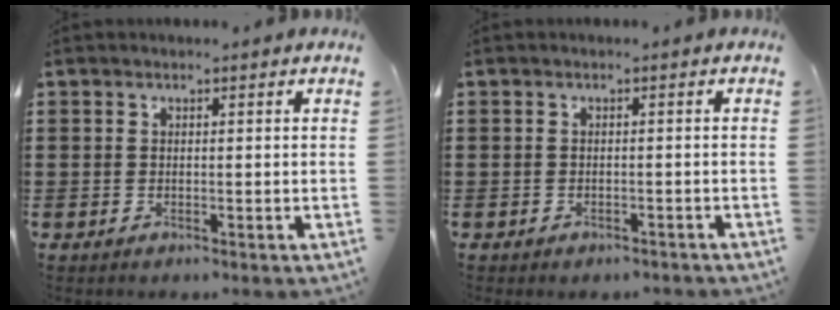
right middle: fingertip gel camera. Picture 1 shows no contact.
{"total": 0.8, "force": [-0.7, 0.2, 0.1], "torque": [-0.005, -0.001, -0.015]}